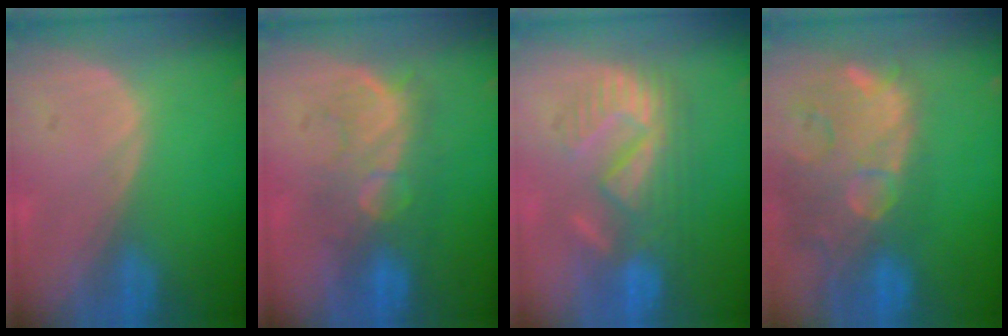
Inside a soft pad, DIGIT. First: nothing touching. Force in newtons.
{"total": 8.0, "press": 7.9, "slide": 1.6}
{"total": 9.2, "press": 8.9, "slide": 2.1}
{"total": 14.8, "press": 11.8, "slide": 8.9}